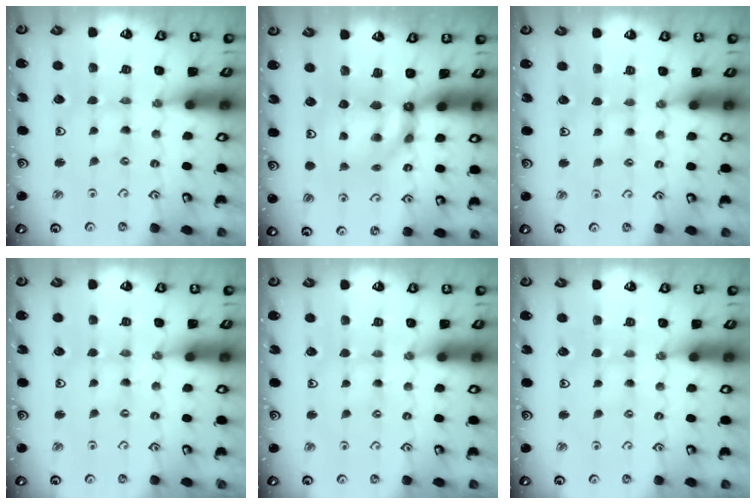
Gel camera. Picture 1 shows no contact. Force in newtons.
{"total": 7.7, "press": 7.6, "slide": 0.3}
{"total": 2.8, "press": 2.8, "slide": 0.3}
{"total": 0.0}
{"total": 2.3, "press": 2.3, "slide": 0.5}
{"total": 1.7, "press": 1.7, "slide": 0.4}